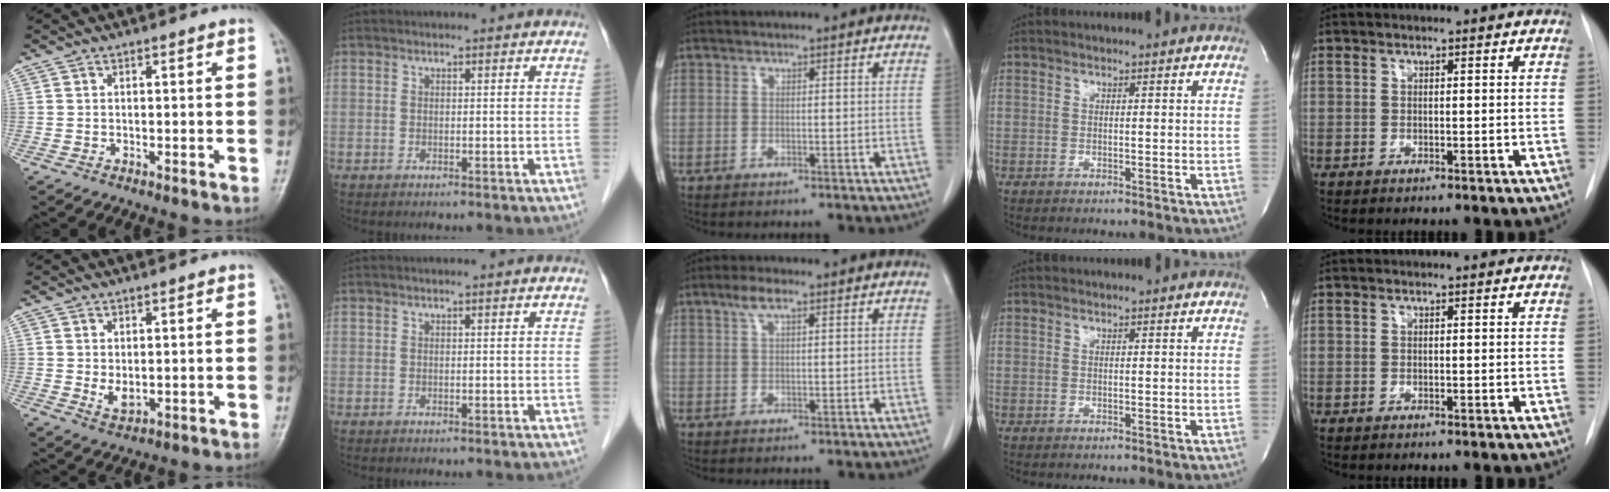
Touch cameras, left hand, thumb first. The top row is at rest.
{"thumb": {"total": 3.4, "force": [0.7, 1.8, 2.8], "torque": [-0.043, -0.012, 0.018]}, "middle": {"total": 2.6, "force": [1.5, 0.6, 2.0], "torque": [-0.046, 0.009, 0.032]}}